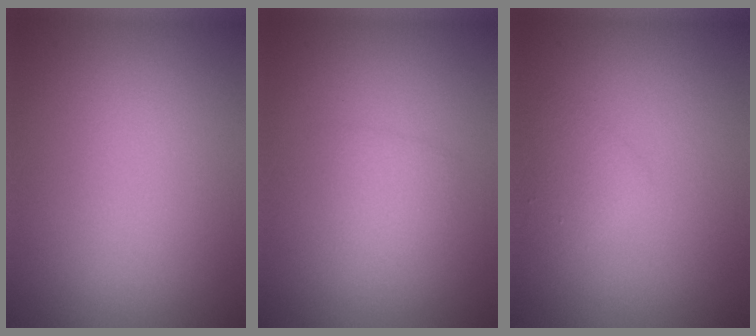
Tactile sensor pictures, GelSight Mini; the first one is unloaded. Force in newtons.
{"total": 1.4, "press": 1.4, "slide": 0.1}
{"total": 1.4, "press": 1.4, "slide": 0.1}